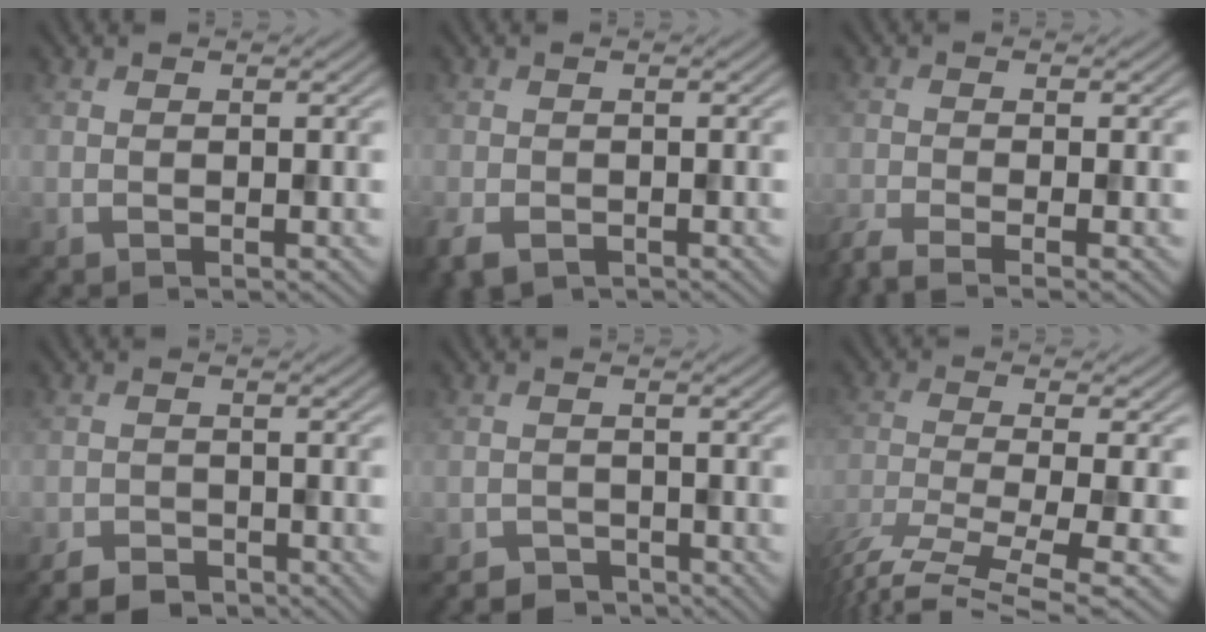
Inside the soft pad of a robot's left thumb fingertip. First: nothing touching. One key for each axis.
{"total": 3.0, "fx": -2.0, "fy": 1.7, "fz": 1.5, "tx": -0.036, "ty": -0.013, "tz": -0.039}
{"total": 3.8, "fx": -2.7, "fy": 0.6, "fz": 2.7, "tx": -0.041, "ty": -0.005, "tz": -0.063}
{"total": 3.0, "fx": -2.5, "fy": 1.4, "fz": 1.1, "tx": -0.020, "ty": -0.006, "tz": -0.049}
{"total": 2.1, "fx": -1.8, "fy": 1.0, "fz": 0.3, "tx": -0.002, "ty": 0.001, "tz": -0.034}
{"total": 9.4, "fx": -6.2, "fy": 2.1, "fz": 6.7, "tx": -0.138, "ty": -0.022, "tz": -0.104}